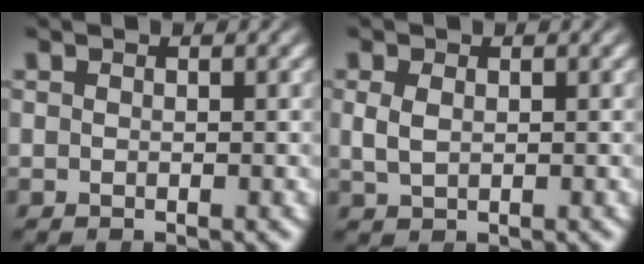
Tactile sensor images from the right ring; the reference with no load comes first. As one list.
[{"total": 2.2, "force": [0.4, 1.6, 1.4], "torque": [-0.036, -0.005, 0.014]}]